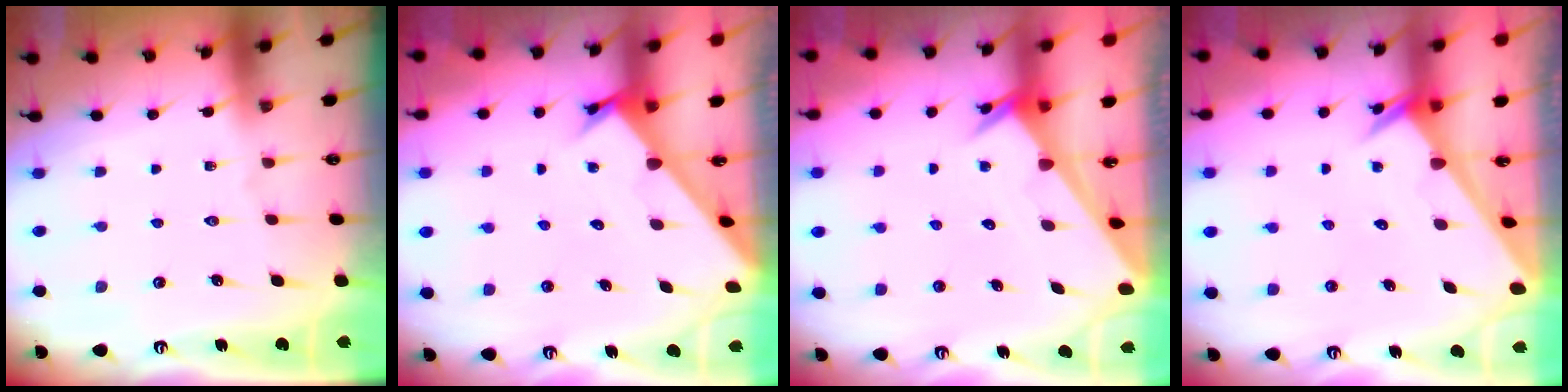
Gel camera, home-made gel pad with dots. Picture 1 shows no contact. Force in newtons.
{"total": 2.3, "press": 2.3, "slide": 0.1}
{"total": 3.3, "press": 3.3, "slide": 0.3}
{"total": 2.3, "press": 2.3, "slide": 0.1}